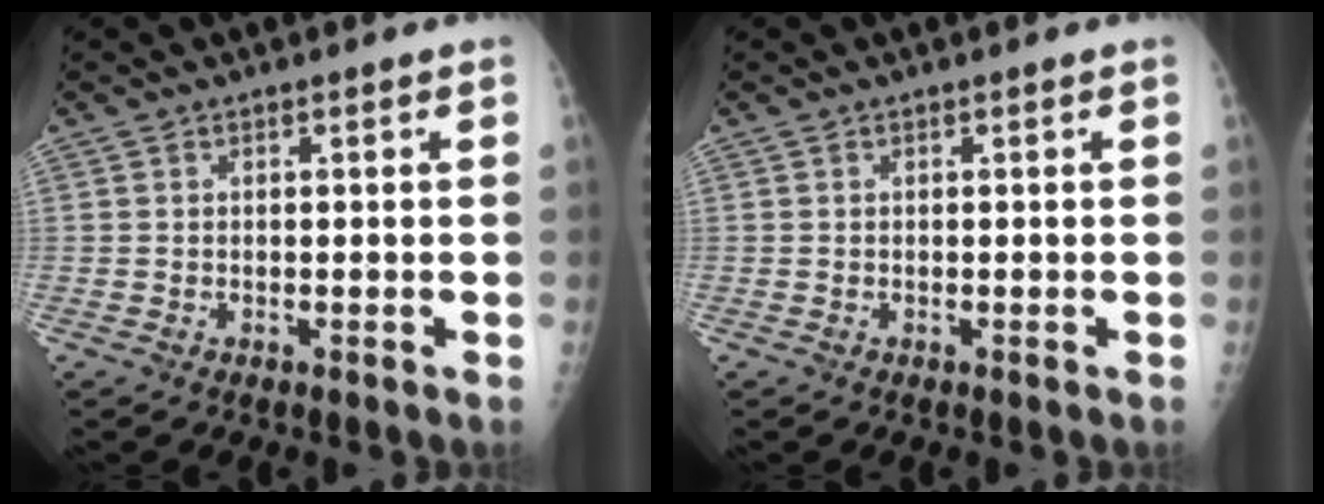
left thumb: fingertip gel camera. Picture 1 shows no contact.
{"total": 0.0}